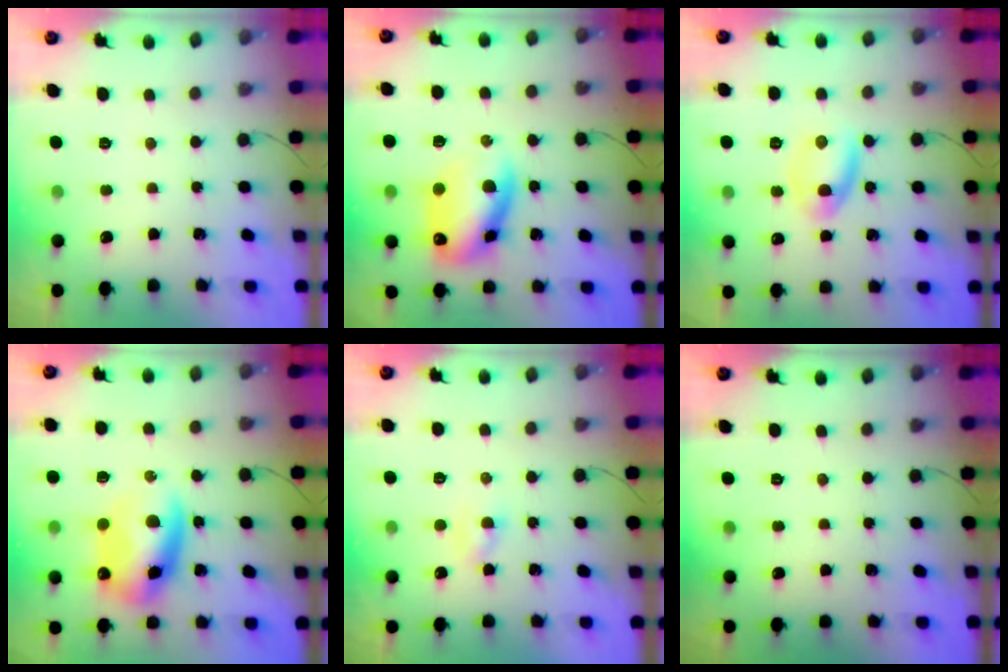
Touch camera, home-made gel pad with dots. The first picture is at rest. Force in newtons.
{"total": 14.0, "press": 13.7, "slide": 2.9}
{"total": 5.6, "press": 5.4, "slide": 1.5}
{"total": 11.3, "press": 11.0, "slide": 2.5}
{"total": 1.6, "press": 1.4, "slide": 0.7}
{"total": 0.0}